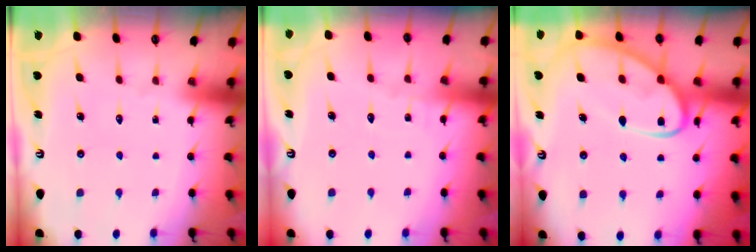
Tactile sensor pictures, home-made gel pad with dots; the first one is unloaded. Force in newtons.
{"total": 2.4, "press": 2.4, "slide": 0.3}
{"total": 12.8, "press": 12.7, "slide": 1.1}